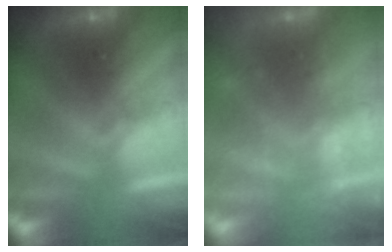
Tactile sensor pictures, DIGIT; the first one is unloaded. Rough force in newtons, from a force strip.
{"total": 2.4}